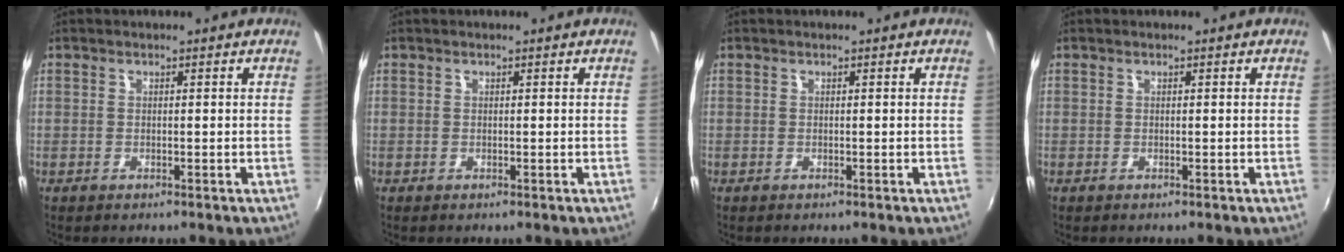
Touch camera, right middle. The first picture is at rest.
{"total": 0.0}
{"total": 0.0}
{"total": 0.0}